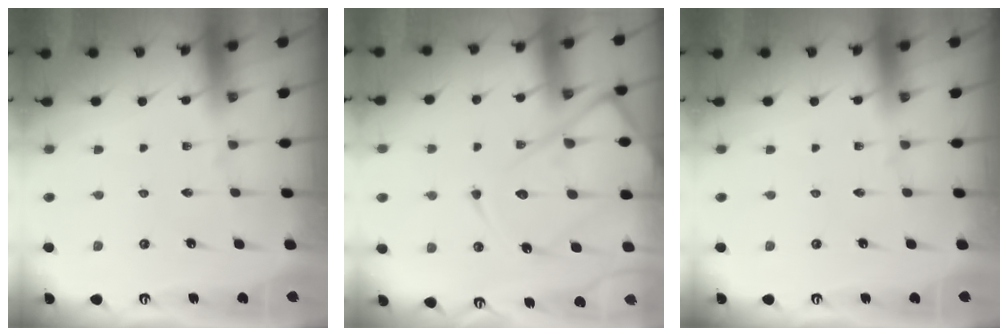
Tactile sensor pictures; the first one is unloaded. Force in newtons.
{"total": 17.6, "press": 17.5, "slide": 1.8}
{"total": 0.0}